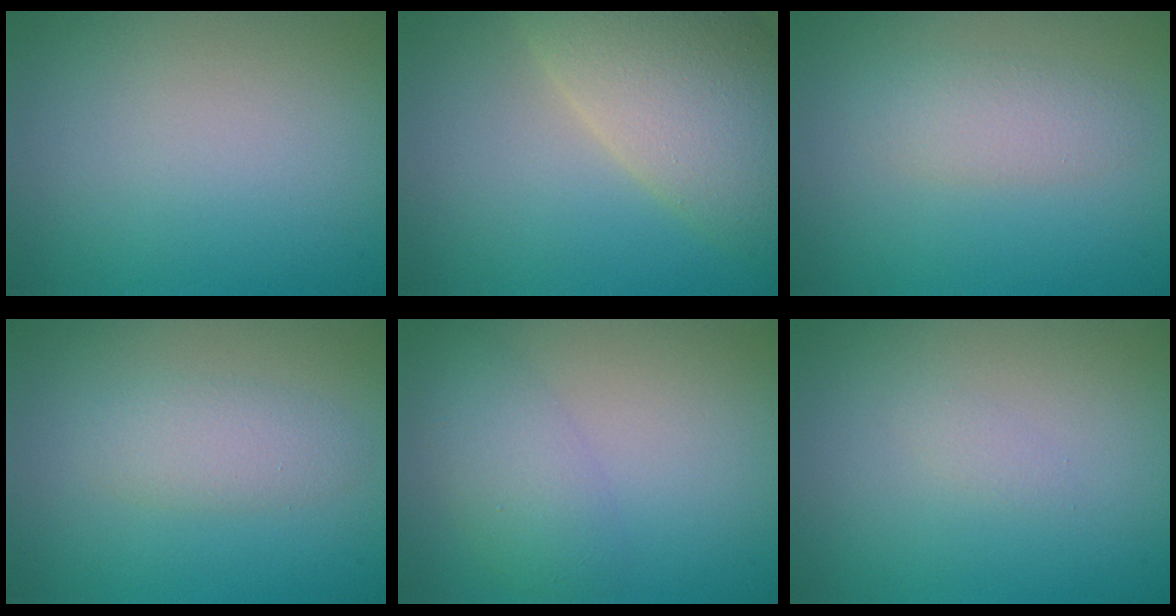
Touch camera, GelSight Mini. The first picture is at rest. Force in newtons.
{"total": 9.5, "press": 9.4, "slide": 1.2}
{"total": 2.3, "press": 2.3, "slide": 0.1}
{"total": 2.4, "press": 2.4, "slide": 0.0}
{"total": 3.0, "press": 3.0, "slide": 0.2}
{"total": 0.7, "press": 0.6, "slide": 0.1}